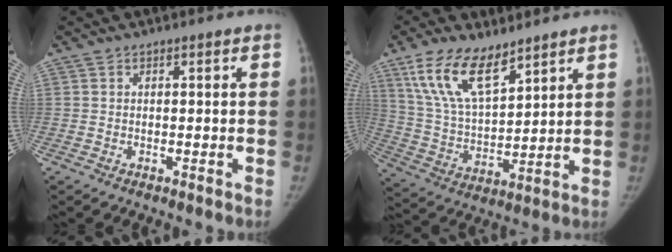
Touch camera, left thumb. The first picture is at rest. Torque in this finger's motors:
{"motor_torque": [0.27, 0.20, 1.57, -1.20, 0.12]}